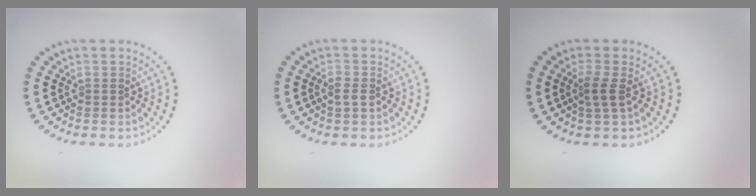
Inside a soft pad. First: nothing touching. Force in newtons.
{"total": 1.2, "press": 1.2, "slide": 0.1}
{"total": 1.6, "press": 1.2, "slide": 1.1}